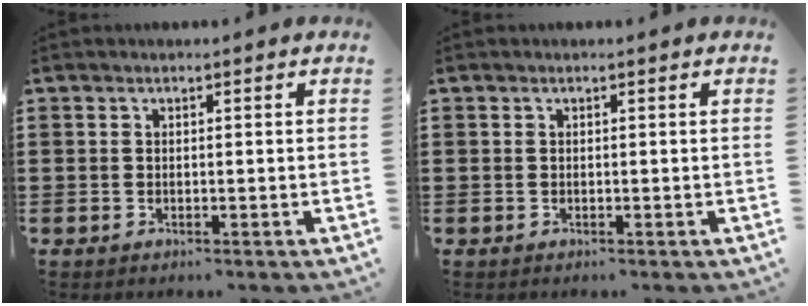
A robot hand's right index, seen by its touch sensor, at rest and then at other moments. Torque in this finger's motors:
{"motor_torque": [0.61, 0.89, 0.00, 0.00]}